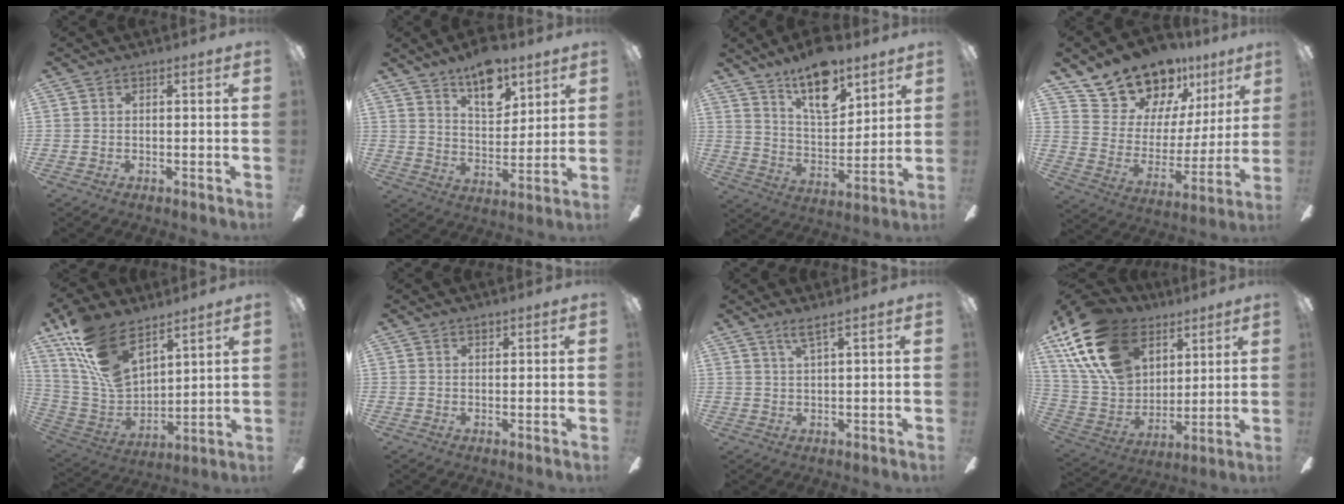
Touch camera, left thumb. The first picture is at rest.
{"total": 12.4, "force": [9.0, 5.8, 6.2], "torque": [-0.080, -0.050, 0.157]}
{"total": 15.9, "force": [11.4, 6.6, 8.9], "torque": [-0.144, -0.061, 0.197]}
{"total": 17.2, "force": [14.6, 8.6, 3.3], "torque": [-0.074, -0.116, 0.274]}
{"total": 18.5, "force": [12.2, 9.2, 10.4], "torque": [-0.238, -0.064, 0.227]}
{"total": 1.0, "force": [0.8, 0.6, 0.3], "torque": [0.001, -0.002, 0.013]}
{"total": 3.1, "force": [2.3, 0.0, 2.0], "torque": [-0.047, -0.002, 0.041]}
{"total": 22.2, "force": [11.9, 14.4, 12.0], "torque": [-0.272, -0.041, 0.221]}